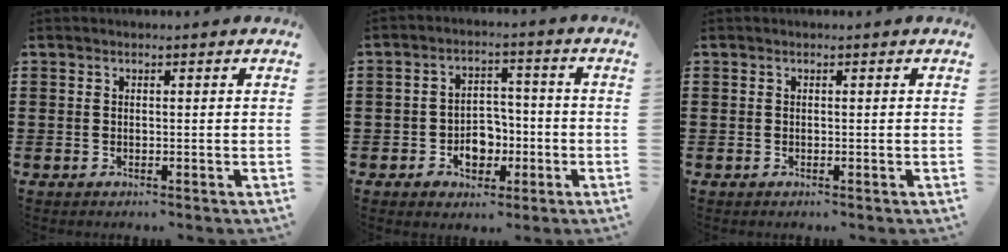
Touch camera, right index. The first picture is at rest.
{"total": 5.1, "force": [-1.7, 4.3, 2.2], "torque": [-0.032, 0.006, -0.033]}
{"total": 0.0}